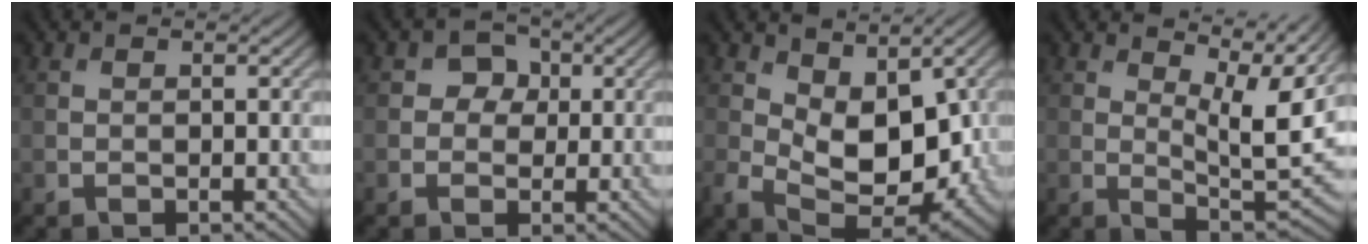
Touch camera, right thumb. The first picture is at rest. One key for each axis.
{"total": 2.9, "fx": 0.3, "fy": 2.6, "fz": 1.2, "tx": -0.013, "ty": 0.003, "tz": -0.009}
{"total": 9.6, "fx": 1.2, "fy": 6.0, "fz": 7.4, "tx": -0.151, "ty": -0.033, "tz": 0.027}
{"total": 9.2, "fx": 5.2, "fy": 2.6, "fz": 7.1, "tx": -0.128, "ty": -0.006, "tz": 0.079}